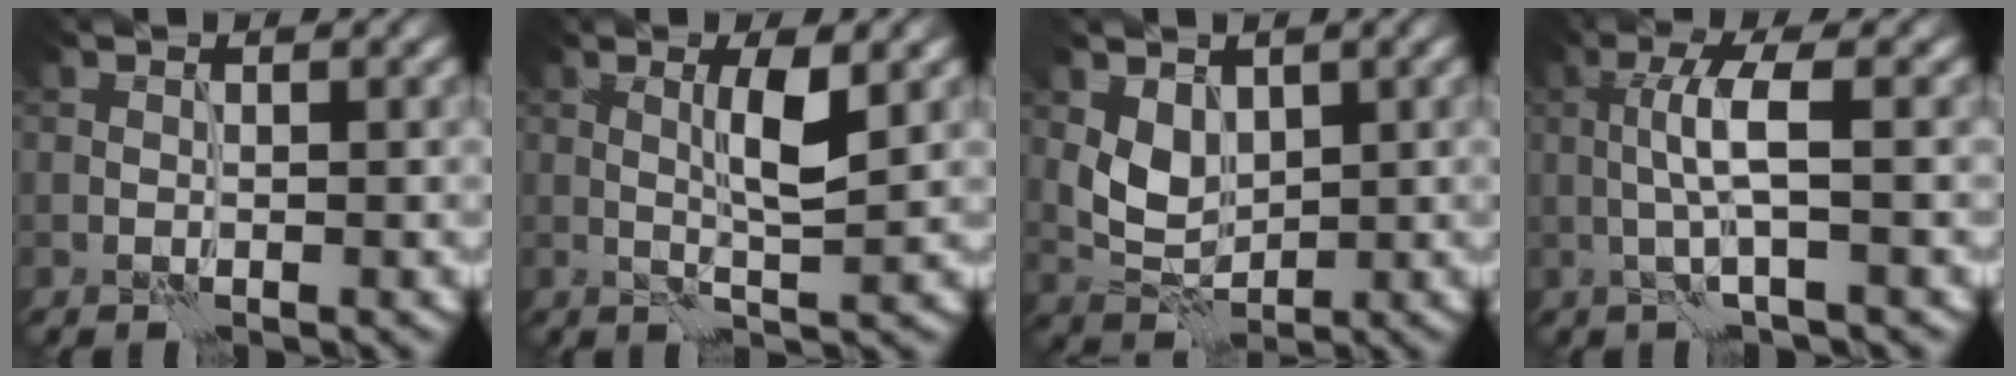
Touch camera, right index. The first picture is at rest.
{"total": 3.4, "force": [0.8, 0.4, 3.3], "torque": [-0.061, 0.000, 0.012]}
{"total": 3.0, "force": [1.1, 2.1, 1.8], "torque": [-0.036, -0.007, 0.025]}
{"total": 3.7, "force": [-0.1, 0.3, 3.7], "torque": [-0.075, 0.008, -0.007]}